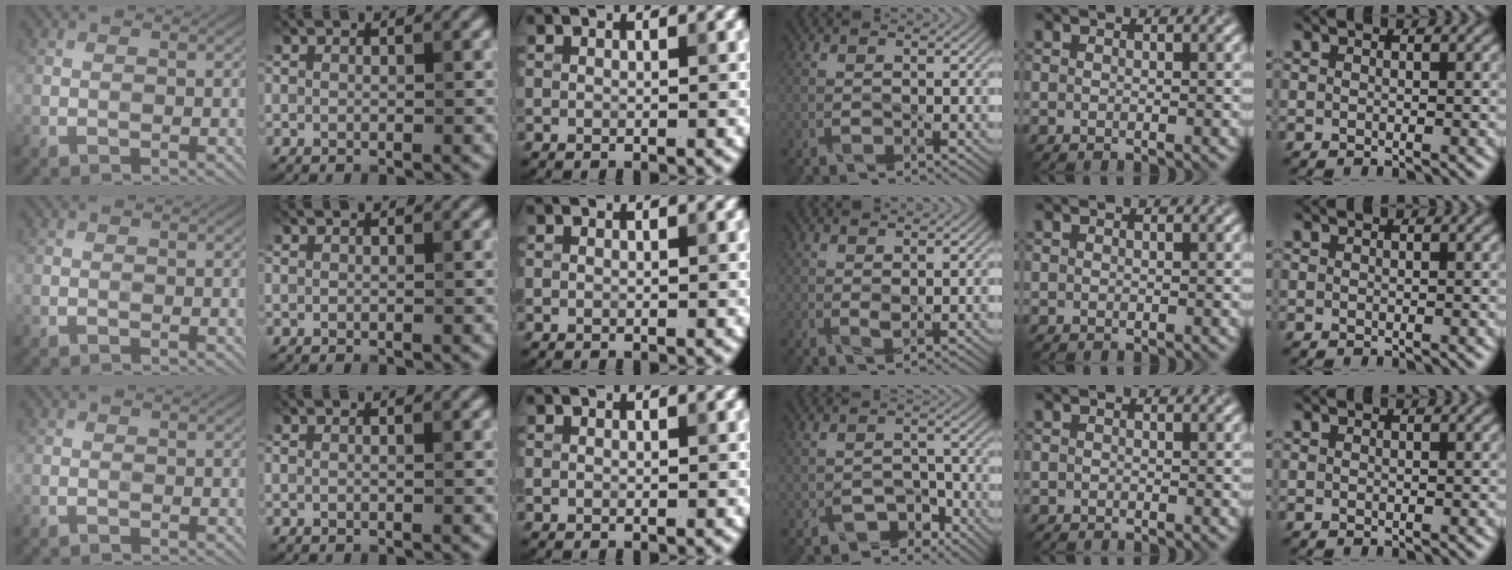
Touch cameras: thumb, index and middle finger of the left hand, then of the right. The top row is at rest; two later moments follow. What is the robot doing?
{"motion": "disassemble", "object": "velcro strap"}